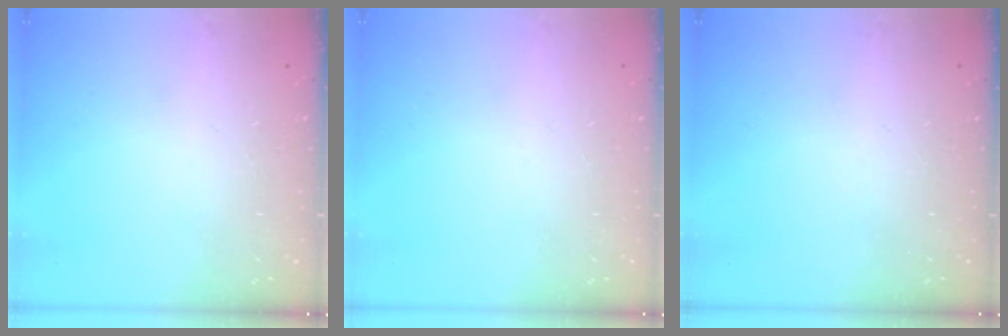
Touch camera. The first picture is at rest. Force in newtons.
{"total": 0.0}
{"total": 0.0}